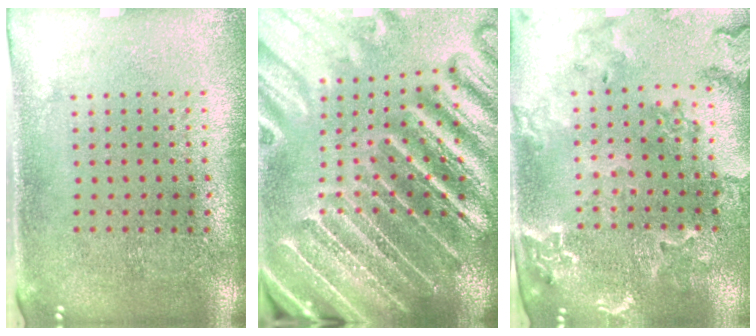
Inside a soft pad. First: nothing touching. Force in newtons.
{"total": 4.7, "press": 4.3, "slide": 1.9}
{"total": 1.9, "press": 1.9, "slide": 0.2}